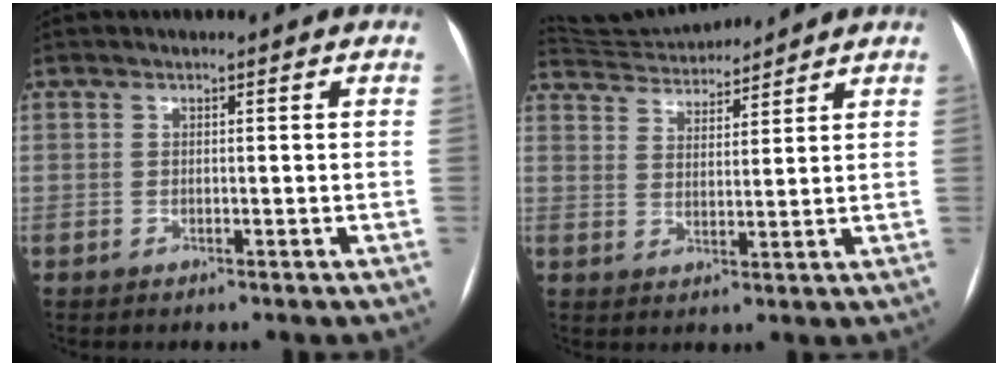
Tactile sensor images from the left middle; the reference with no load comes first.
{"total": 8.6, "force": [8.5, 0.2, 0.9], "torque": [-0.027, 0.023, 0.149]}